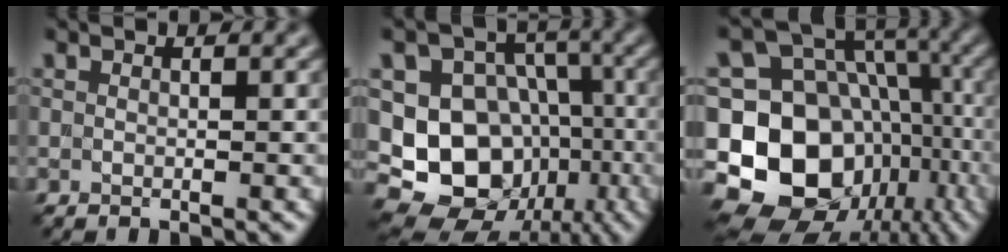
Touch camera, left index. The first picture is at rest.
{"total": 14.8, "force": [-4.1, 12.8, 6.4], "torque": [-0.114, 0.000, -0.082]}
{"total": 18.0, "force": [-4.8, 14.7, 9.3], "torque": [-0.179, 0.002, -0.073]}